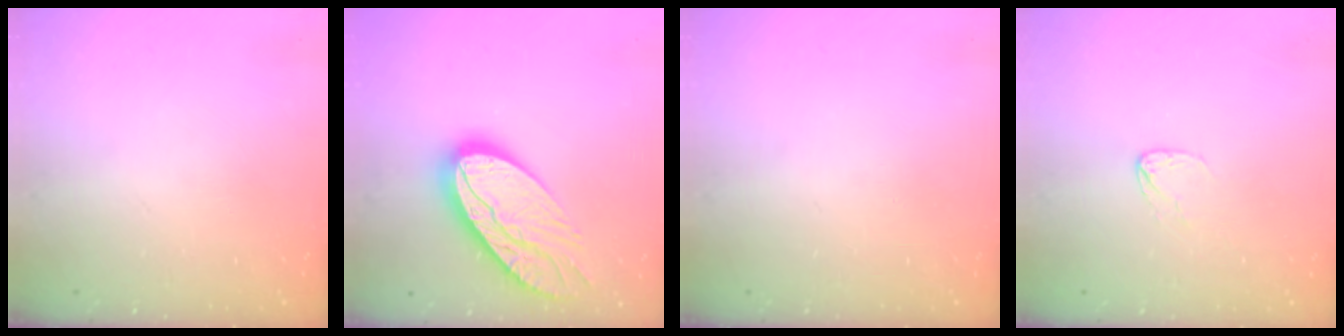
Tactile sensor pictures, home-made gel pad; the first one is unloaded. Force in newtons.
{"total": 18.3, "press": 18.3, "slide": 1.5}
{"total": 0.0}
{"total": 3.8, "press": 3.8, "slide": 0.4}